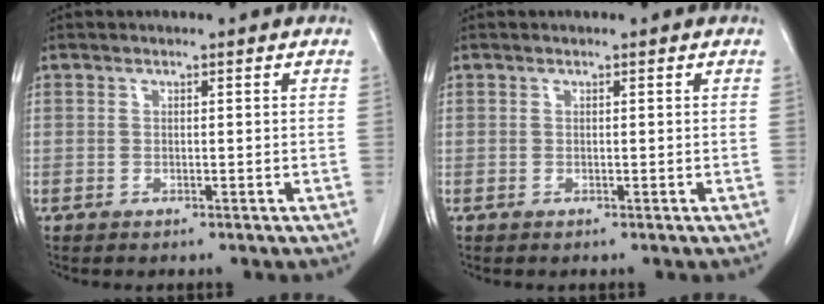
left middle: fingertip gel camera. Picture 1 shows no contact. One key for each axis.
{"total": 0.0}